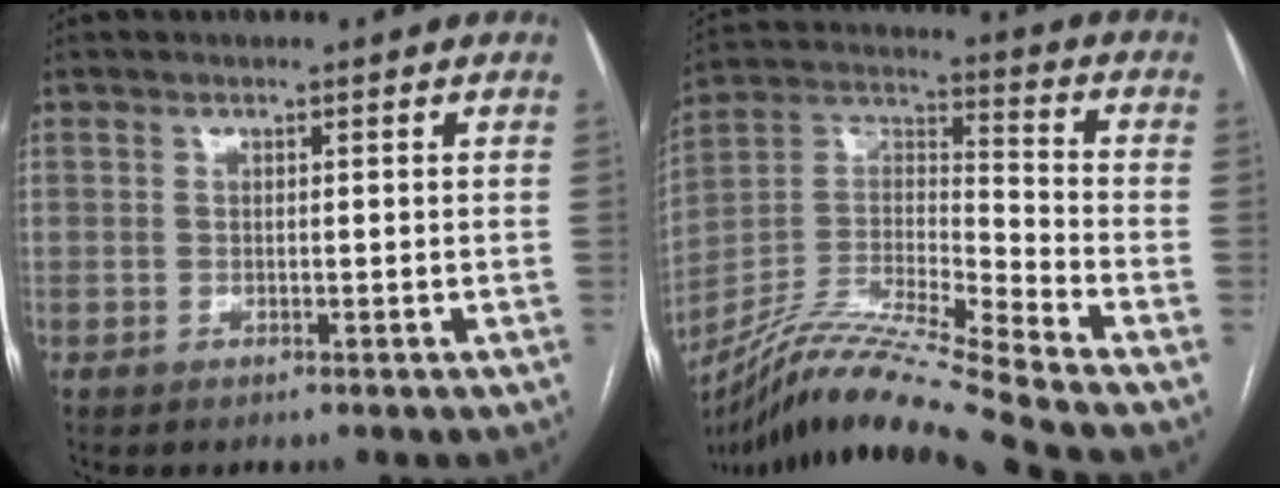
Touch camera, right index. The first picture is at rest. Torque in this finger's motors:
{"motor_torque": [-0.60, -1.26, 0.04, 0.06]}